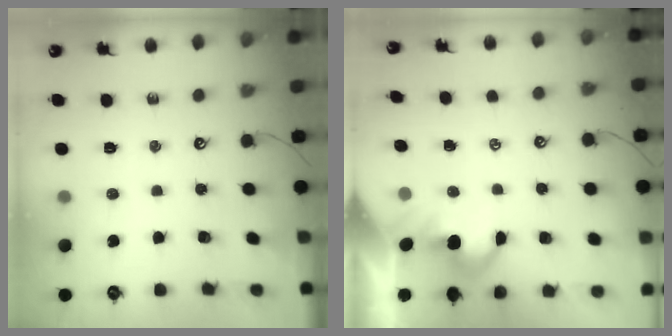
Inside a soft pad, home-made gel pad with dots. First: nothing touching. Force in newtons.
{"total": 0.8, "press": 0.8, "slide": 0.3}